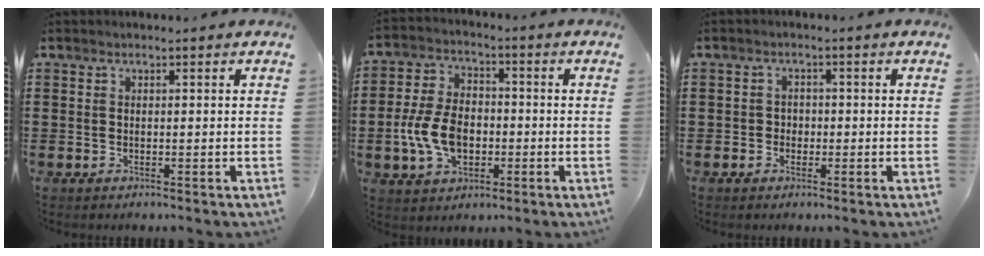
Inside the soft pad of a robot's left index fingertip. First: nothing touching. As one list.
[{"total": 9.0, "force": [-2.0, 5.8, 6.5], "torque": [-0.156, 0.005, -0.043]}, {"total": 1.7, "force": [-0.7, 1.5, 0.4], "torque": [-0.013, 0.003, -0.018]}]